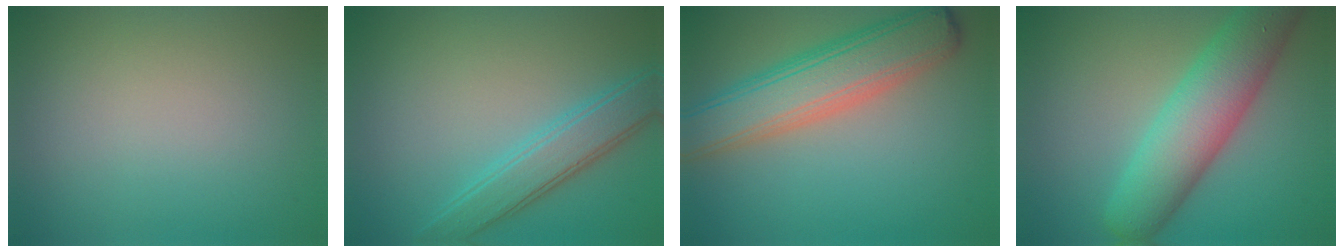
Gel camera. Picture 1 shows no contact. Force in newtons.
{"total": 4.0, "press": 4.0, "slide": 0.0}
{"total": 7.6, "press": 7.6, "slide": 0.4}
{"total": 8.1, "press": 8.1, "slide": 0.2}